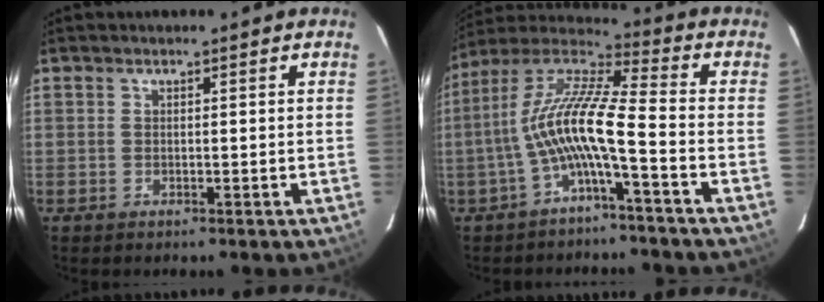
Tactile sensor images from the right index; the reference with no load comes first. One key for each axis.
{"total": 11.8, "fx": -3.6, "fy": 1.0, "fz": 11.2, "tx": -0.224, "ty": 0.014, "tz": -0.073}